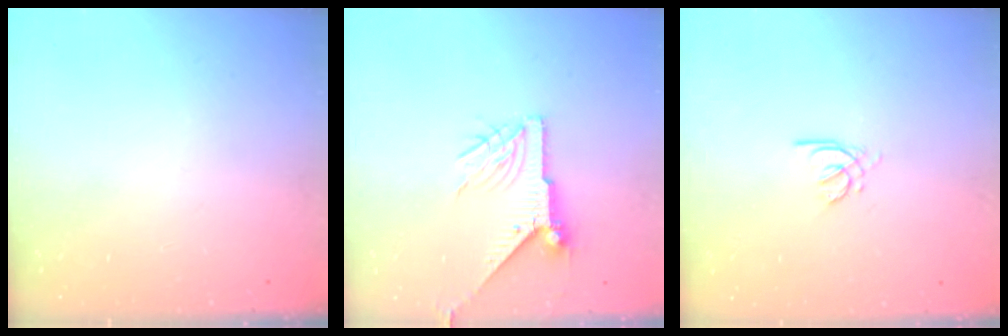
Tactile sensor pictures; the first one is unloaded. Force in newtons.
{"total": 9.0, "press": 9.0, "slide": 0.4}
{"total": 2.1, "press": 2.0, "slide": 0.6}